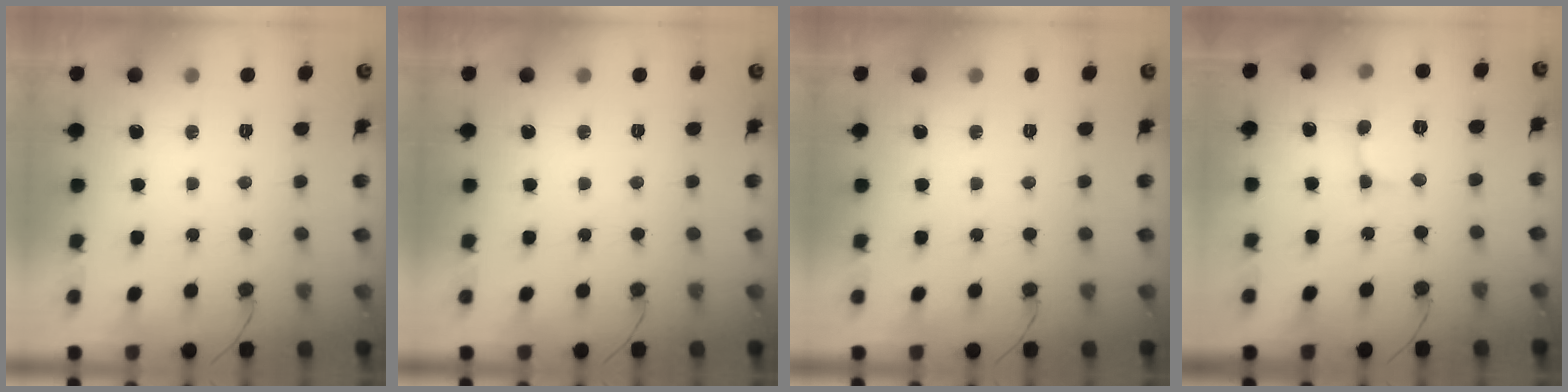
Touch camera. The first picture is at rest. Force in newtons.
{"total": 0.0}
{"total": 0.0}
{"total": 2.4, "press": 2.4, "slide": 0.1}